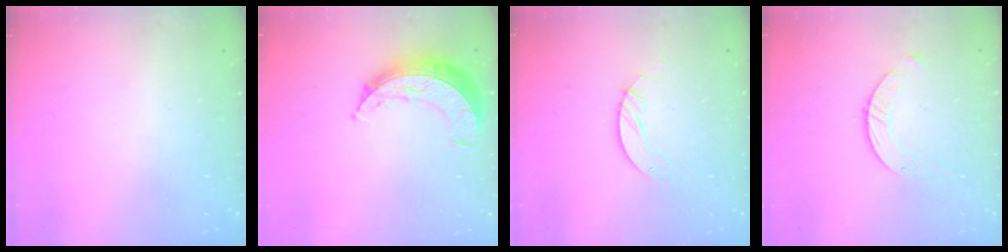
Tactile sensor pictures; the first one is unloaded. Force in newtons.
{"total": 8.7, "press": 8.7, "slide": 0.6}
{"total": 3.0, "press": 3.0, "slide": 0.2}
{"total": 2.6, "press": 2.6, "slide": 0.3}